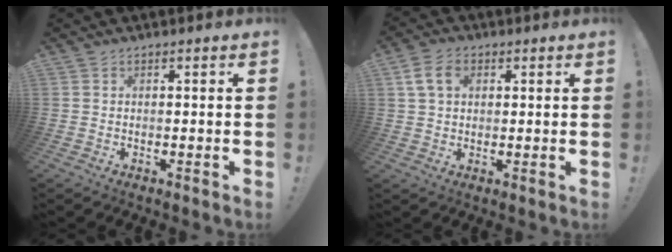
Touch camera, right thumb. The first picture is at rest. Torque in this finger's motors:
{"motor_torque": [0.18, 0.38, 0.01, 0.06, 0.25]}